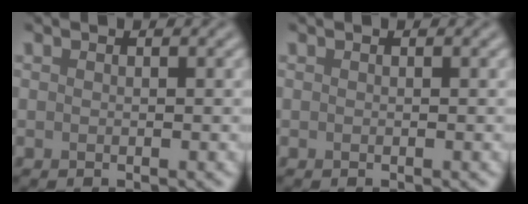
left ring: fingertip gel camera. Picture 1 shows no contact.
{"total": 0.0}